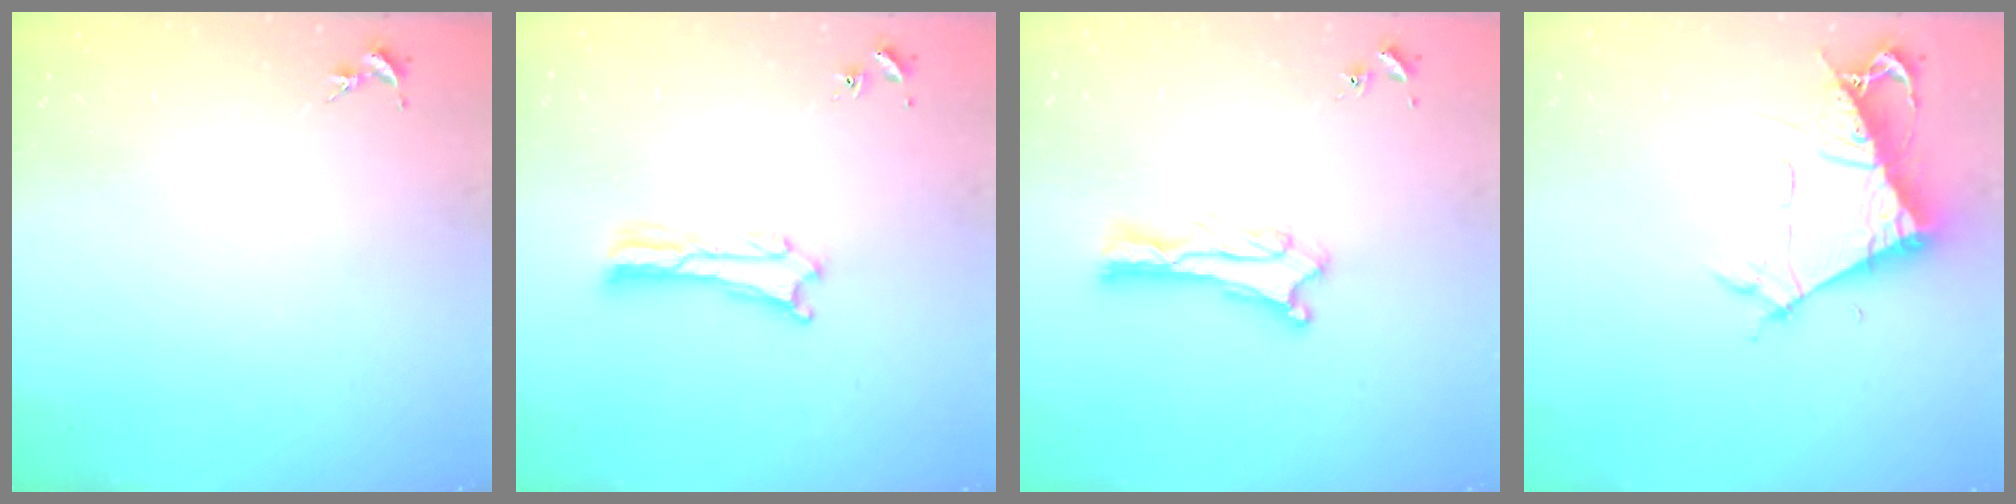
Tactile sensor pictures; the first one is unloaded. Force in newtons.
{"total": 1.2, "press": 1.2, "slide": 0.2}
{"total": 1.2, "press": 1.1, "slide": 0.1}
{"total": 7.6, "press": 7.6, "slide": 1.0}